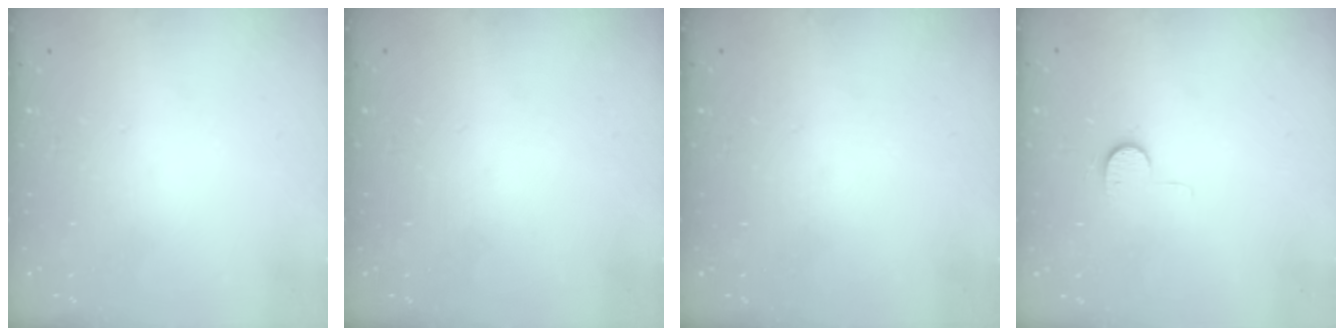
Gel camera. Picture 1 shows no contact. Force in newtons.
{"total": 0.0}
{"total": 0.0}
{"total": 6.2, "press": 6.2, "slide": 0.6}